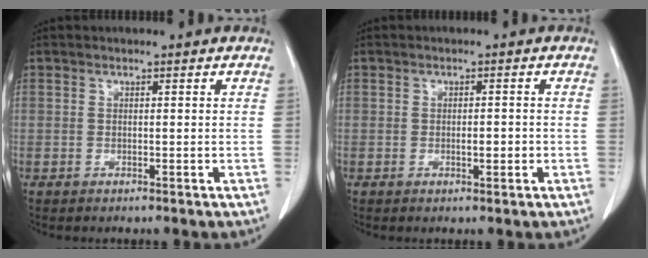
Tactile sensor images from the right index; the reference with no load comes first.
{"total": 1.7, "force": [-0.4, 0.5, 1.6], "torque": [-0.028, 0.001, -0.004]}